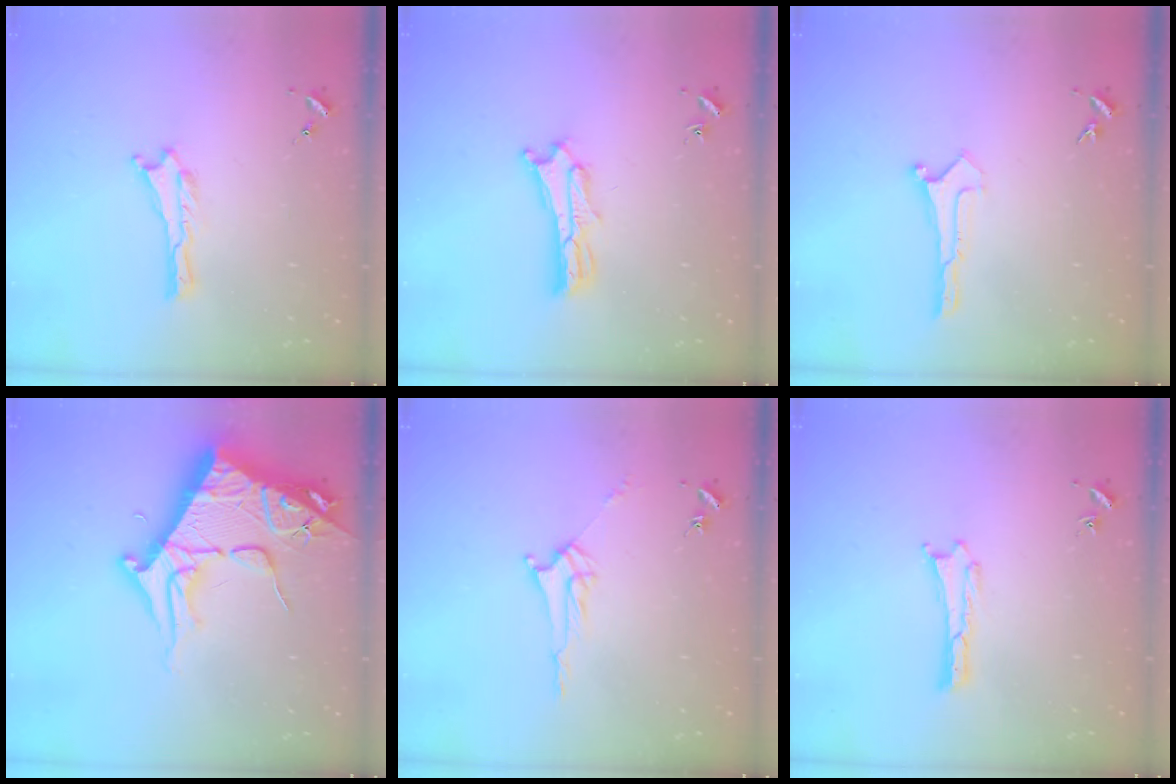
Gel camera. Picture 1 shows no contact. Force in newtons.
{"total": 4.0, "press": 4.0, "slide": 0.4}
{"total": 0.0}
{"total": 12.0, "press": 11.9, "slide": 1.4}
{"total": 3.0, "press": 3.0, "slide": 0.3}
{"total": 0.0}